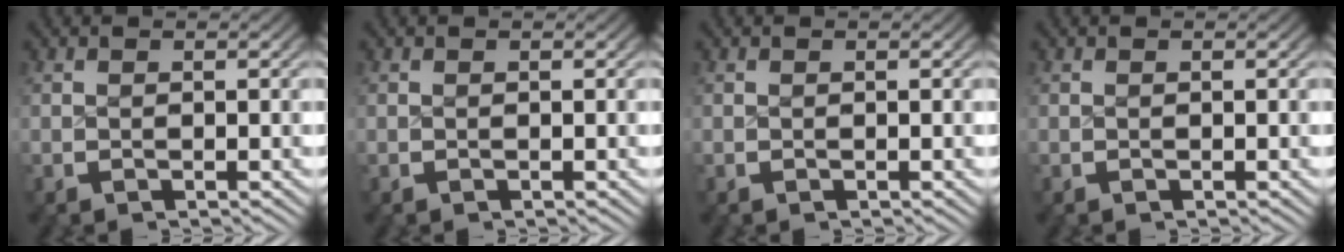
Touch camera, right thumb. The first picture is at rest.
{"total": 0.0}
{"total": 0.0}
{"total": 0.0}